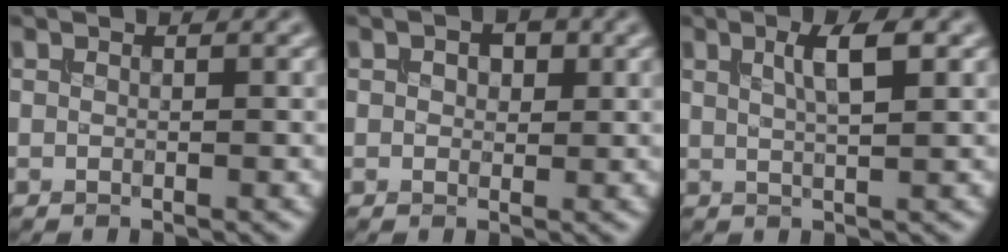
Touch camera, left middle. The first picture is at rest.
{"total": 2.3, "force": [0.9, 1.5, 1.6], "torque": [-0.022, 0.003, 0.007]}
{"total": 3.3, "force": [1.1, 0.9, 3.0], "torque": [-0.042, 0.006, 0.016]}